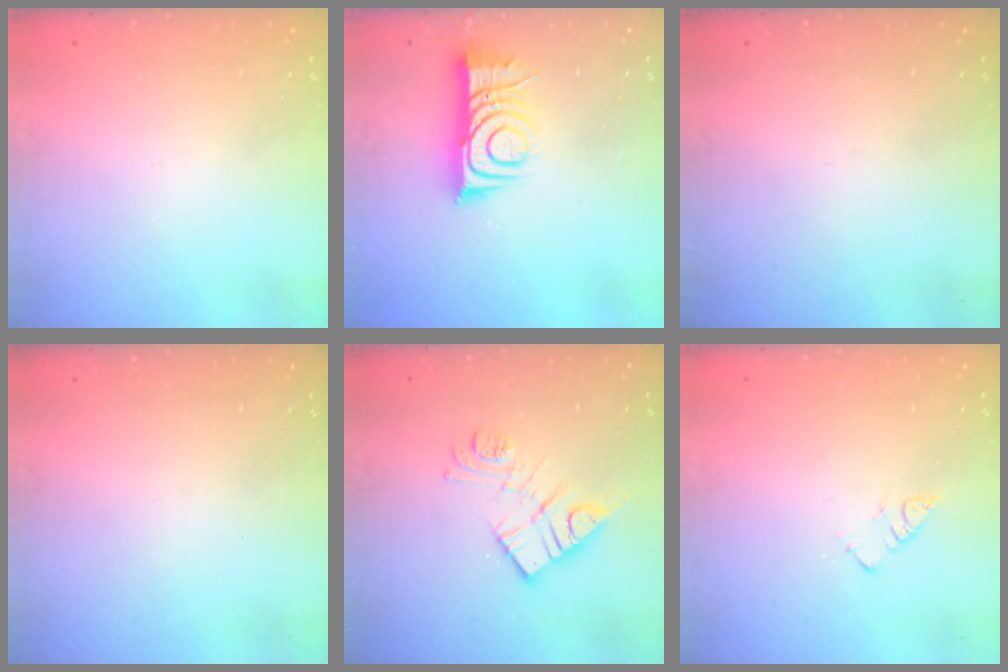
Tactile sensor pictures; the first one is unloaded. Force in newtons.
{"total": 9.6, "press": 9.6, "slide": 0.7}
{"total": 0.0}
{"total": 0.0}
{"total": 11.3, "press": 11.3, "slide": 0.3}
{"total": 3.2, "press": 3.2, "slide": 0.4}